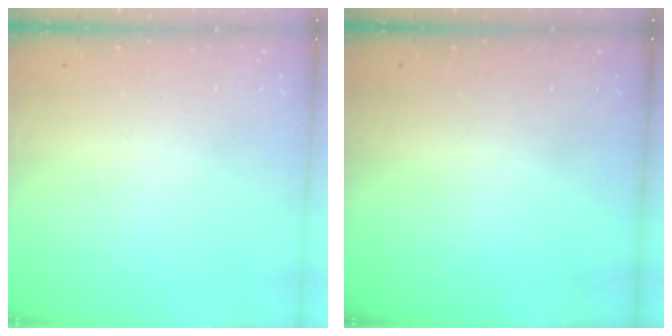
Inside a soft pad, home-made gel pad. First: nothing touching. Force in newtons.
{"total": 0.0}